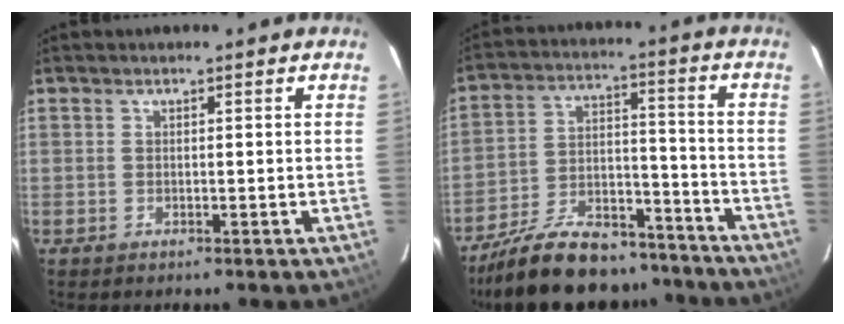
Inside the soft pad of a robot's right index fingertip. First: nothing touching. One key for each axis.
{"total": 22.8, "fx": -18.7, "fy": 8.6, "fz": 10.0, "tx": -0.193, "ty": 0.013, "tz": -0.270}